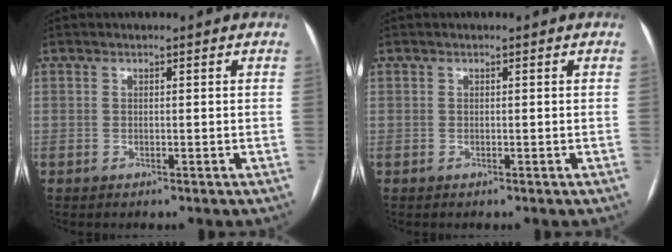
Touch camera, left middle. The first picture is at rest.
{"total": 0.0}